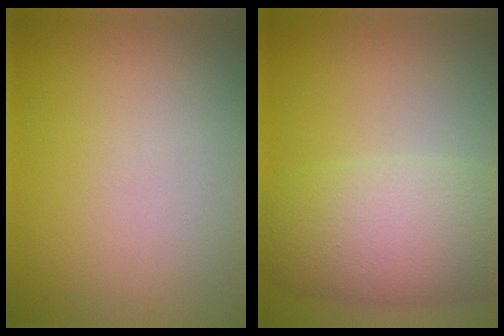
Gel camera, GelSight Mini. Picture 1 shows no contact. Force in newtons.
{"total": 7.5, "press": 7.5, "slide": 0.1}